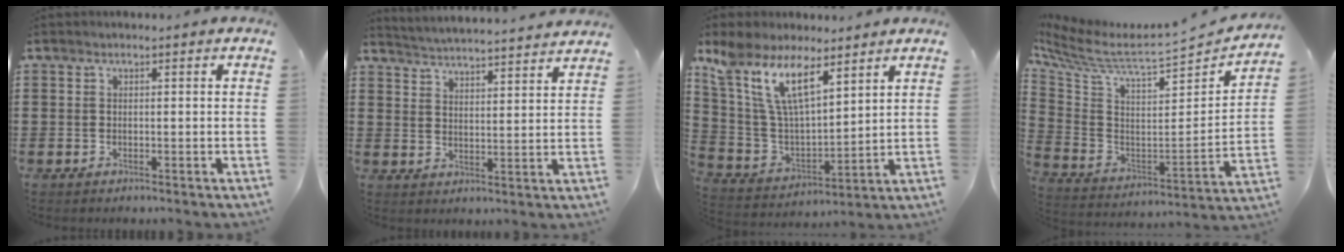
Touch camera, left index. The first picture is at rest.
{"total": 3.9, "force": [3.8, -0.9, -0.1], "torque": [-0.017, -0.033, 0.062]}
{"total": 11.6, "force": [7.6, 3.9, 7.8], "torque": [-0.187, -0.024, 0.136]}
{"total": 3.9, "force": [3.0, 0.3, 2.5], "torque": [-0.071, -0.050, 0.040]}